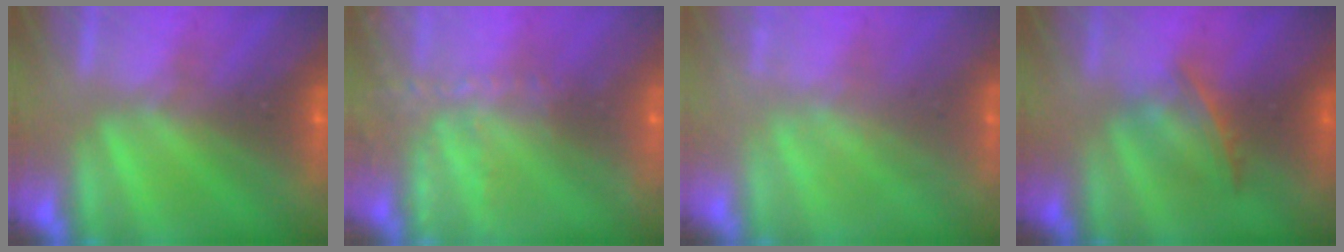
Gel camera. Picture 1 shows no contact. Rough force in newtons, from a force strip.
{"total": 8.2}
{"total": 2.1}
{"total": 3.3}